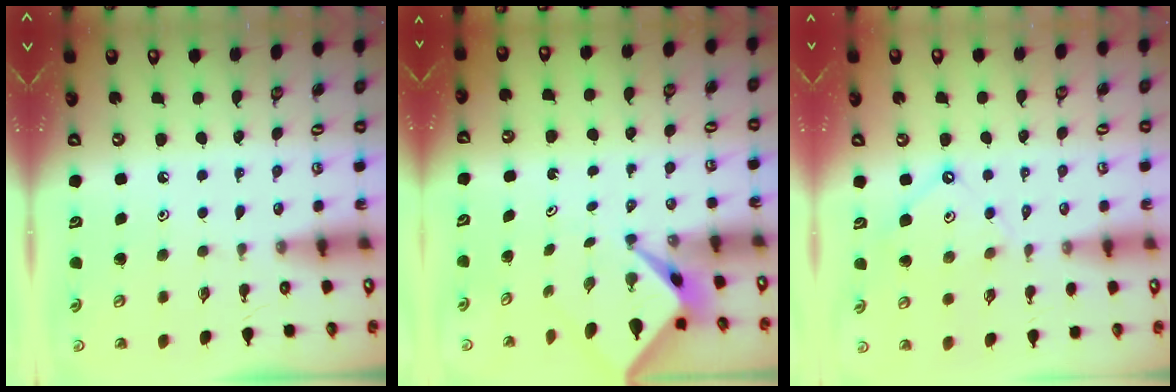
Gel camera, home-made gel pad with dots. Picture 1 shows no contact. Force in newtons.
{"total": 2.7, "press": 2.7, "slide": 0.2}
{"total": 6.2, "press": 6.2, "slide": 0.6}